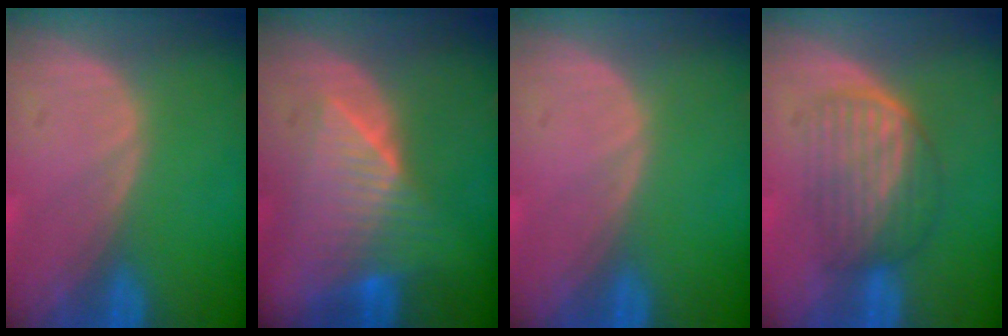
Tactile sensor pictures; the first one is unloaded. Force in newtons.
{"total": 6.9, "press": 6.8, "slide": 0.9}
{"total": 0.0}
{"total": 6.9, "press": 6.0, "slide": 3.5}